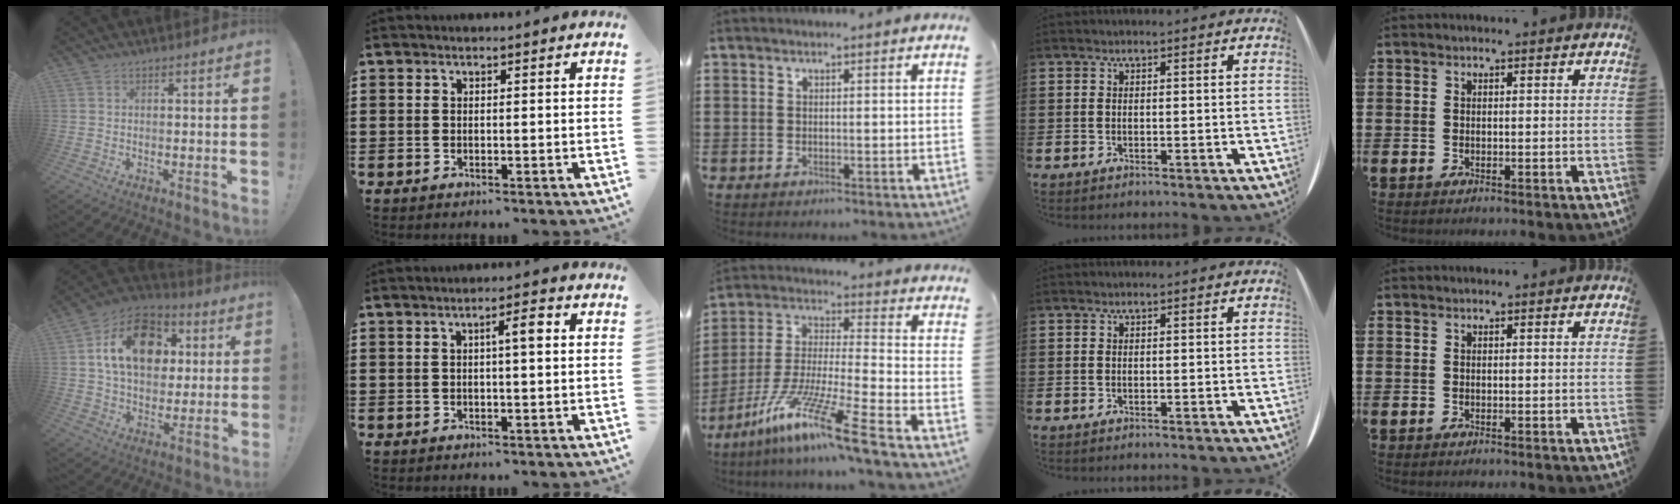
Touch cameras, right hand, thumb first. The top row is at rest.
{"thumb": {"total": 18.2, "force": [5.1, 13.0, 11.7], "torque": [-0.176, 0.001, 0.096]}, "index": {"total": 3.1, "force": [0.6, 0.5, 3.0], "torque": [-0.048, 0.002, 0.005]}, "middle": {"total": 13.2, "force": [-9.6, -0.8, 9.0], "torque": [-0.179, -0.008, -0.188]}}